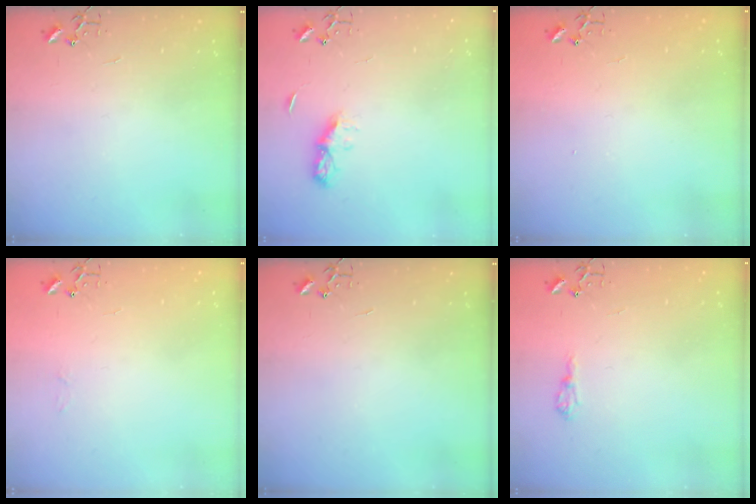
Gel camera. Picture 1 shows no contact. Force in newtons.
{"total": 6.4, "press": 6.3, "slide": 0.7}
{"total": 1.1, "press": 1.1, "slide": 0.1}
{"total": 3.0, "press": 3.0, "slide": 0.3}
{"total": 0.0}
{"total": 7.2, "press": 7.1, "slide": 0.6}